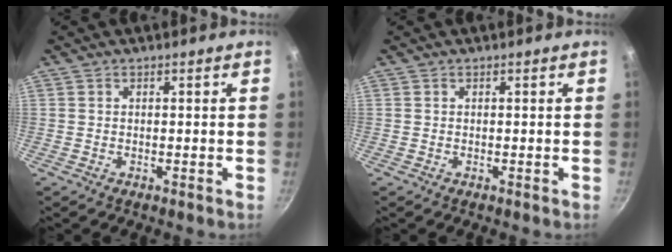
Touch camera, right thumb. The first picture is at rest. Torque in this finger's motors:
{"motor_torque": [0.00, 0.00, -0.04, 0.03, 0.00]}